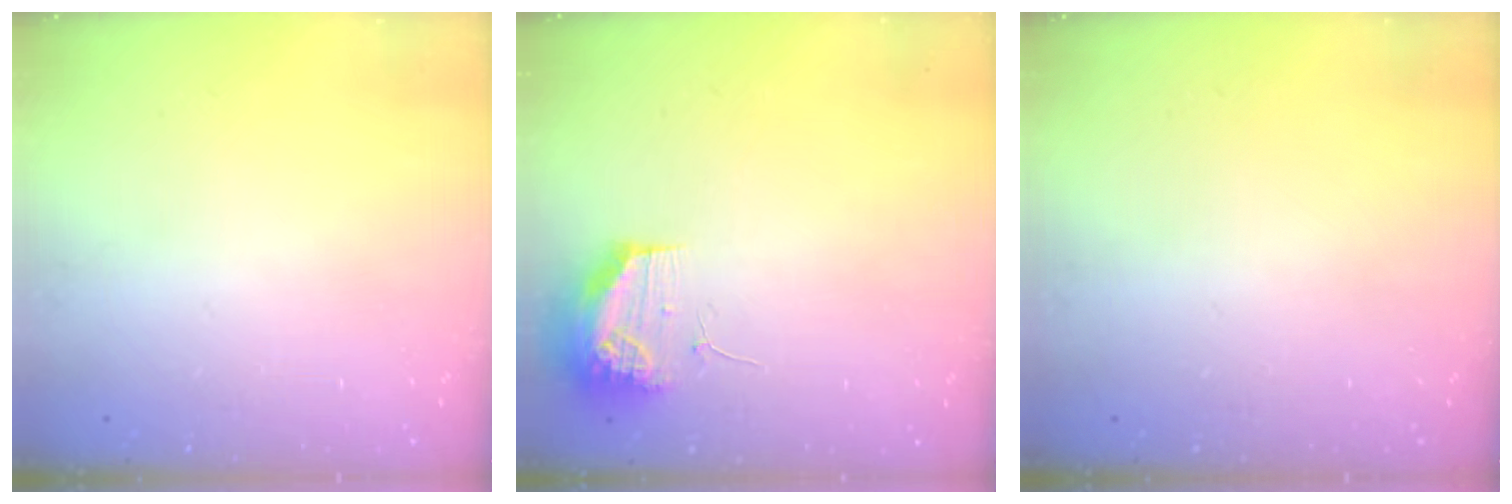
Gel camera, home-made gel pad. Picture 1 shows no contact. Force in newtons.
{"total": 10.6, "press": 10.5, "slide": 1.3}
{"total": 0.0}